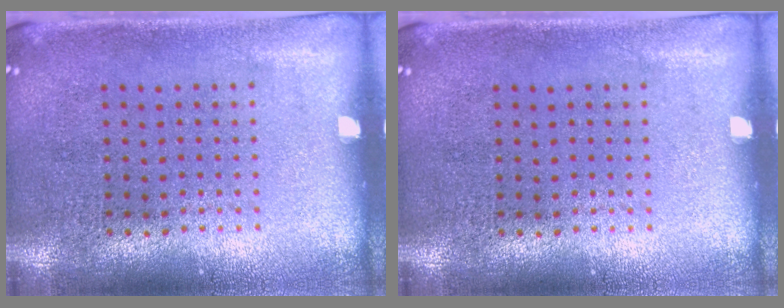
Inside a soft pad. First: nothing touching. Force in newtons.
{"total": 0.0}